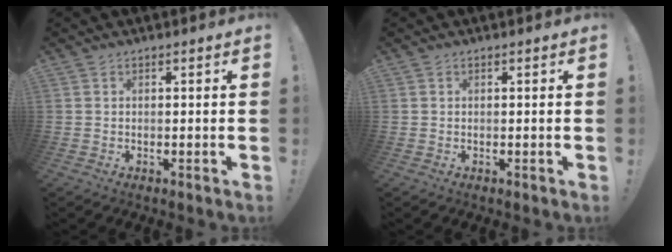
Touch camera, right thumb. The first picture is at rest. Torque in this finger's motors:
{"motor_torque": [-0.15, -0.02, 0.05, 0.22, 0.00]}